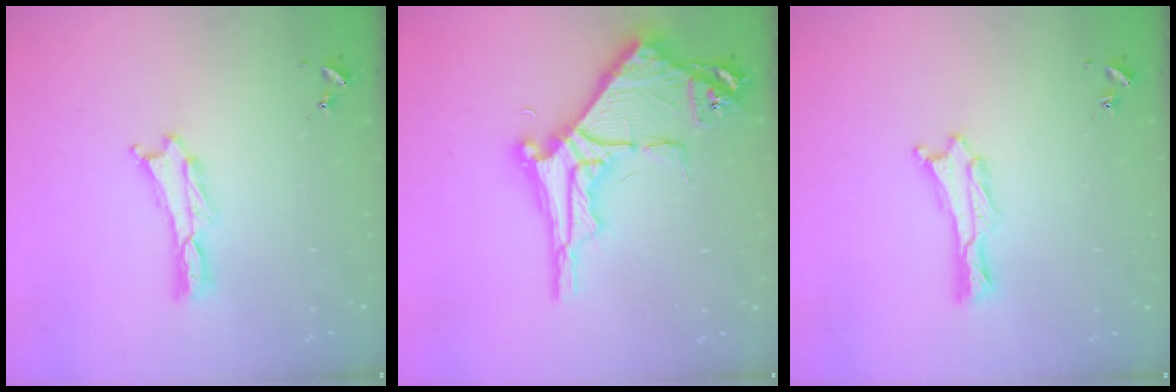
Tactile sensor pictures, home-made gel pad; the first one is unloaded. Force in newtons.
{"total": 8.7, "press": 8.7, "slide": 1.0}
{"total": 0.6, "press": 0.6, "slide": 0.2}